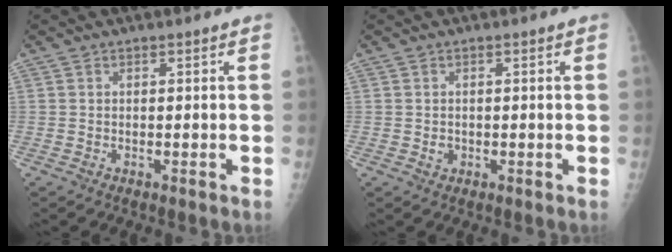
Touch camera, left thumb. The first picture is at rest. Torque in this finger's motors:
{"motor_torque": [0.30, 0.38, 0.30, 0.27, -0.01]}